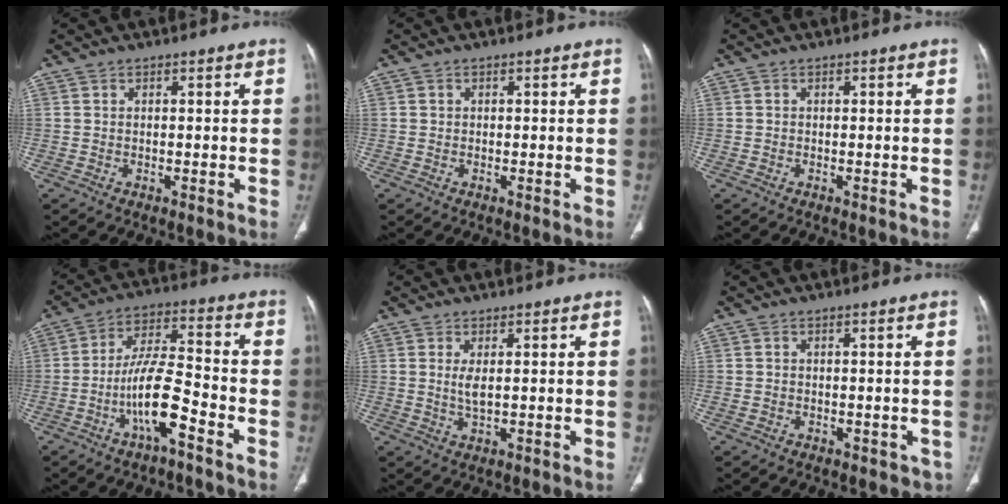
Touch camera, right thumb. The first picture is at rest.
{"total": 0.6, "force": [0.2, 0.5, 0.1], "torque": [0.000, 0.001, 0.004]}
{"total": 0.0}
{"total": 10.9, "force": [-5.3, 2.6, 9.2], "torque": [-0.181, 0.040, -0.097]}
{"total": 2.7, "force": [0.6, 0.9, 2.5], "torque": [-0.055, -0.010, 0.018]}
{"total": 2.9, "force": [-0.7, 2.5, 1.3], "torque": [-0.002, 0.009, 0.001]}